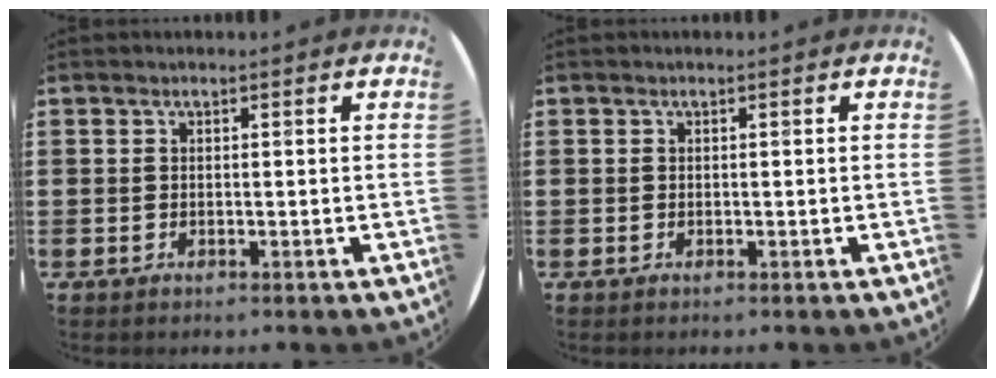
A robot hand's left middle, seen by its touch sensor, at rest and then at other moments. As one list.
[{"total": 0.0}]